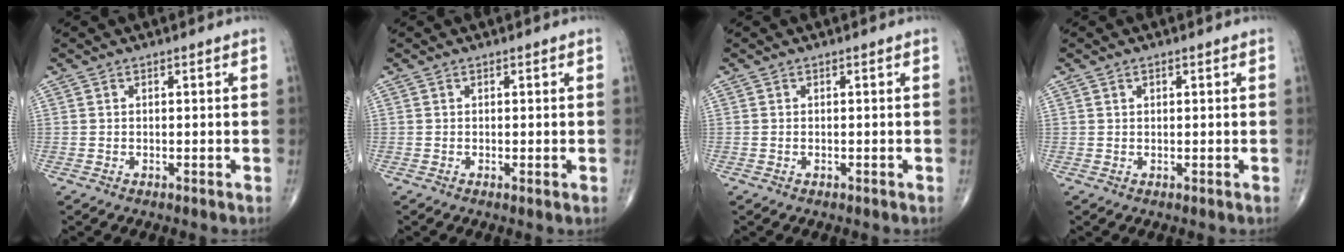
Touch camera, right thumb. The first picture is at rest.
{"total": 0.6, "force": [-0.1, 0.1, 0.6], "torque": [-0.016, -0.004, -0.003]}
{"total": 0.0}
{"total": 0.7, "force": [0.3, 0.4, 0.4], "torque": [-0.004, -0.001, 0.005]}